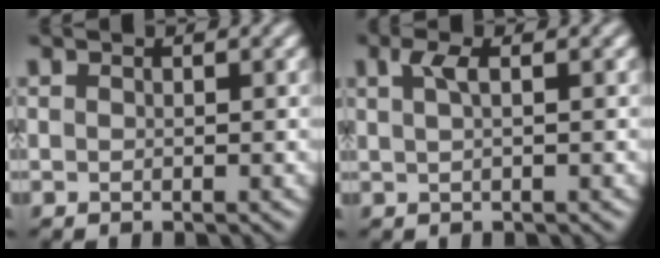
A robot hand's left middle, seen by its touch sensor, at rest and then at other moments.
{"total": 1.6, "force": [0.7, 0.3, 1.4], "torque": [-0.026, 0.011, 0.014]}